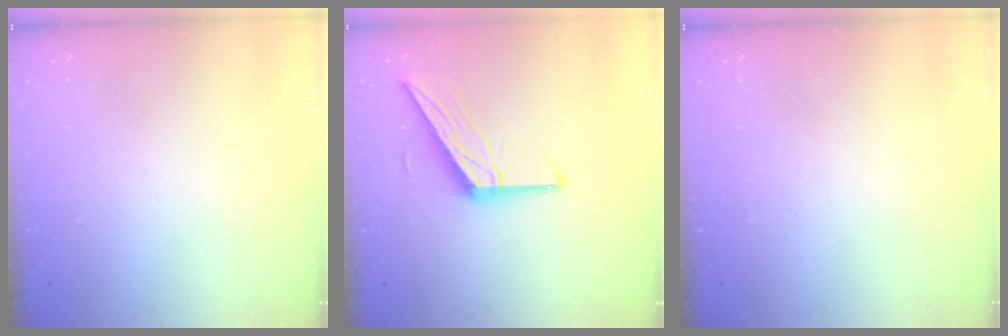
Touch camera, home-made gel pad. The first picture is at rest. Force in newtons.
{"total": 13.8, "press": 13.8, "slide": 0.4}
{"total": 0.0}